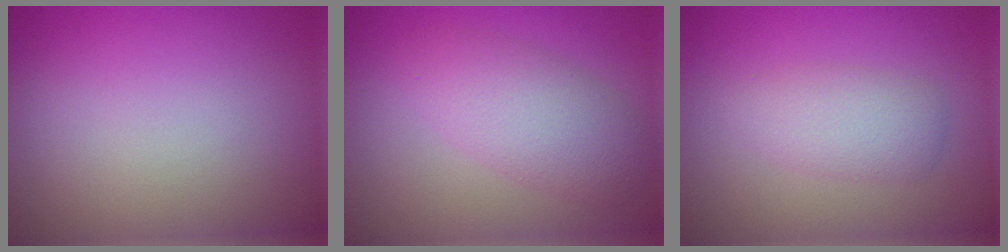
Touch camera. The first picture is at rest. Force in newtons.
{"total": 4.3, "press": 4.3, "slide": 0.1}
{"total": 2.6, "press": 2.6, "slide": 0.1}